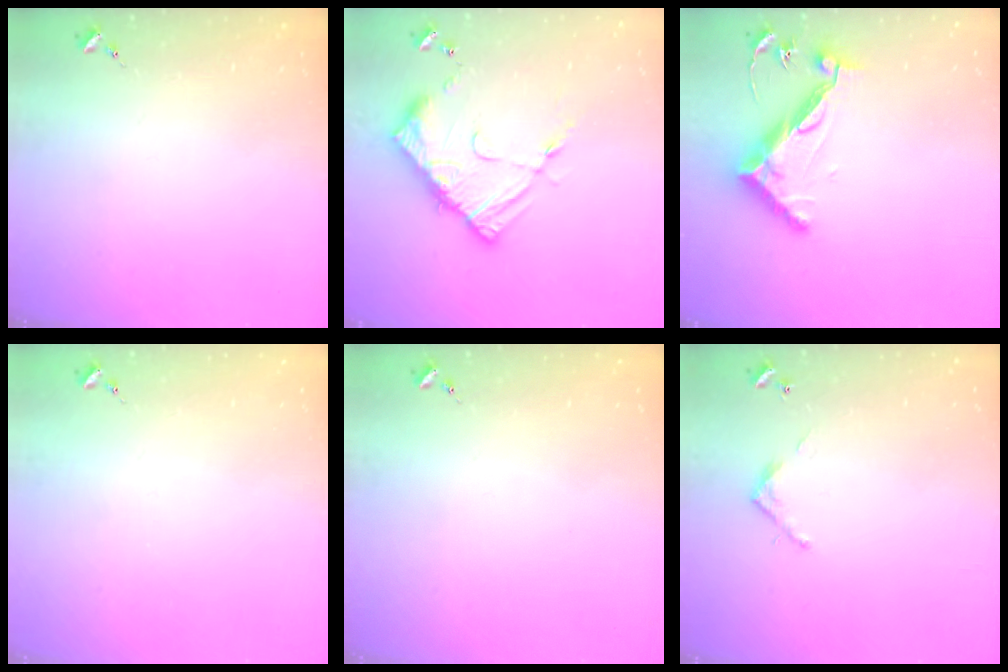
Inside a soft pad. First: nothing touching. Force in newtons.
{"total": 14.5, "press": 14.5, "slide": 1.3}
{"total": 12.7, "press": 12.7, "slide": 0.5}
{"total": 0.0}
{"total": 0.0}
{"total": 3.2, "press": 3.2, "slide": 0.2}